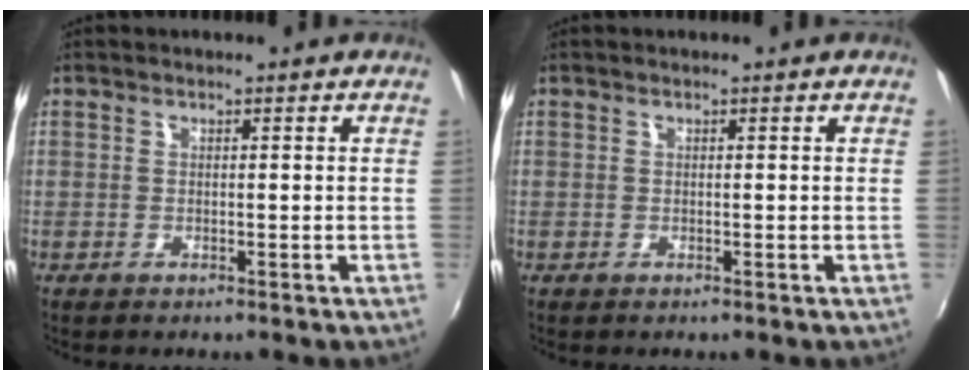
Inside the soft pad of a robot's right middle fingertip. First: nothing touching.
{"total": 0.0}